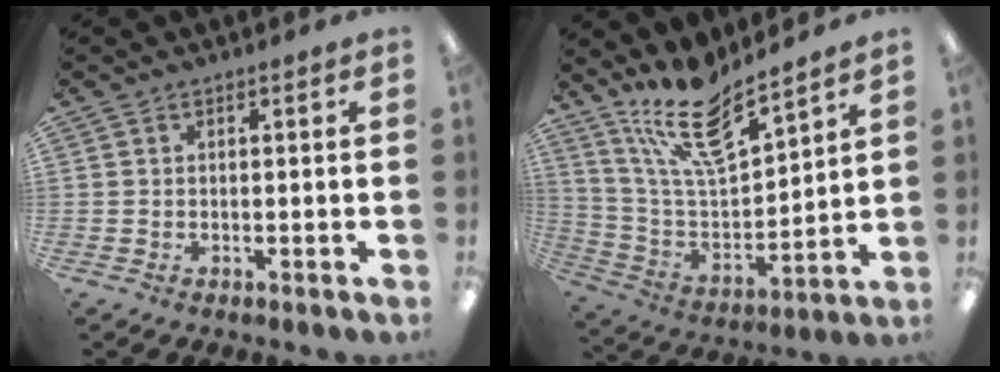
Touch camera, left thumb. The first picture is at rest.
{"total": 17.8, "force": [13.6, 5.6, 9.9], "torque": [-0.198, -0.078, 0.240]}